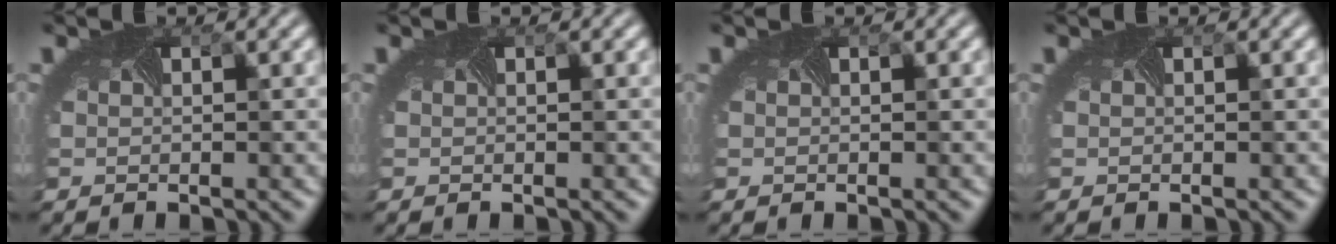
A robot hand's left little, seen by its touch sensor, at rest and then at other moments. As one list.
[{"total": 0.0}, {"total": 0.0}, {"total": 0.0}]